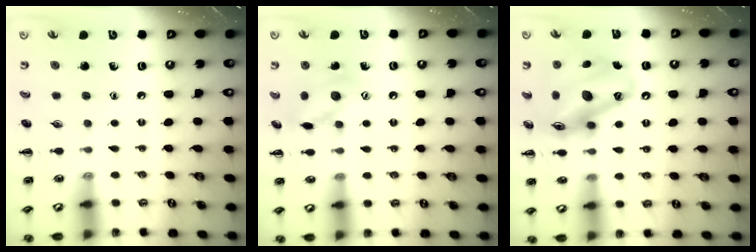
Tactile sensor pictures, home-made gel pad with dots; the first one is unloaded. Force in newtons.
{"total": 10.5, "press": 10.5, "slide": 0.6}
{"total": 16.9, "press": 16.1, "slide": 5.2}